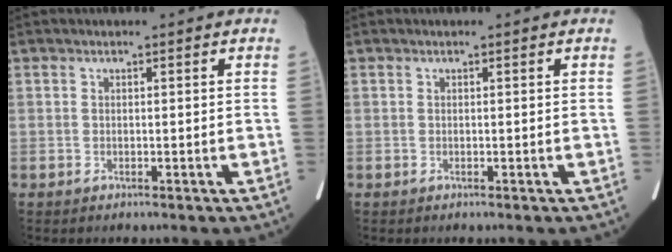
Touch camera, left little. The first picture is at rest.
{"total": 0.0}